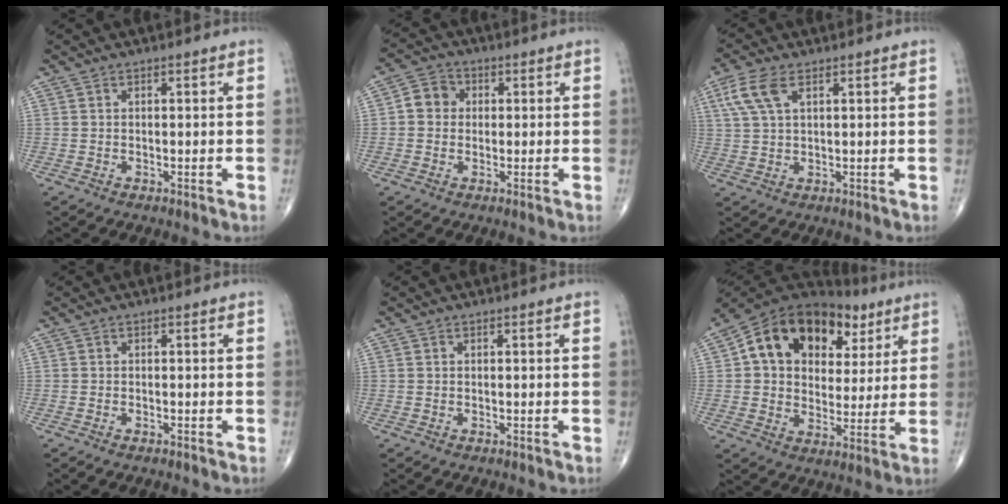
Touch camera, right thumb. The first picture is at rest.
{"total": 4.9, "force": [0.3, 4.4, 2.1], "torque": [-0.020, 0.012, -0.005]}
{"total": 6.3, "force": [2.7, 3.0, 4.9], "torque": [-0.118, 0.010, 0.058]}
{"total": 0.5, "force": [-0.4, 0.2, 0.3], "torque": [-0.009, 0.001, -0.008]}
{"total": 0.0}
{"total": 20.8, "force": [7.9, 14.4, 12.9], "torque": [-0.172, 0.017, 0.126]}